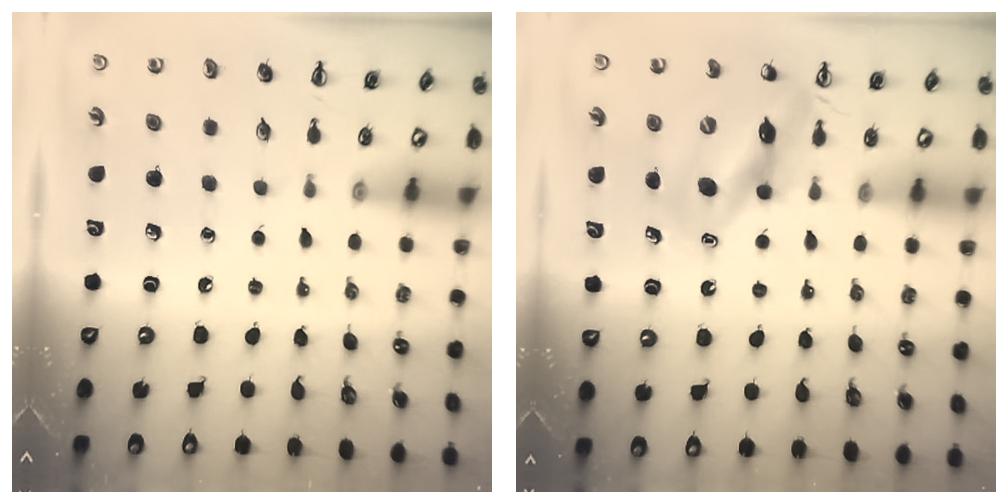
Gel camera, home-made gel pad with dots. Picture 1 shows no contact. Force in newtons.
{"total": 11.0, "press": 10.5, "slide": 3.4}